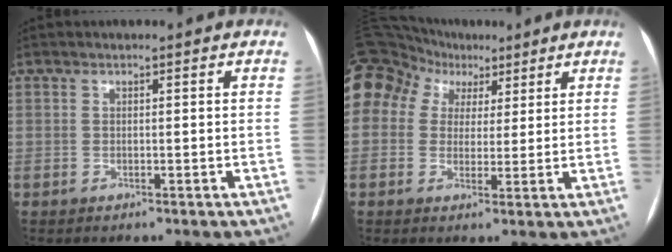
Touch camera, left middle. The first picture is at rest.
{"total": 23.5, "force": [11.2, 18.5, 9.2], "torque": [-0.302, 0.109, 0.214]}